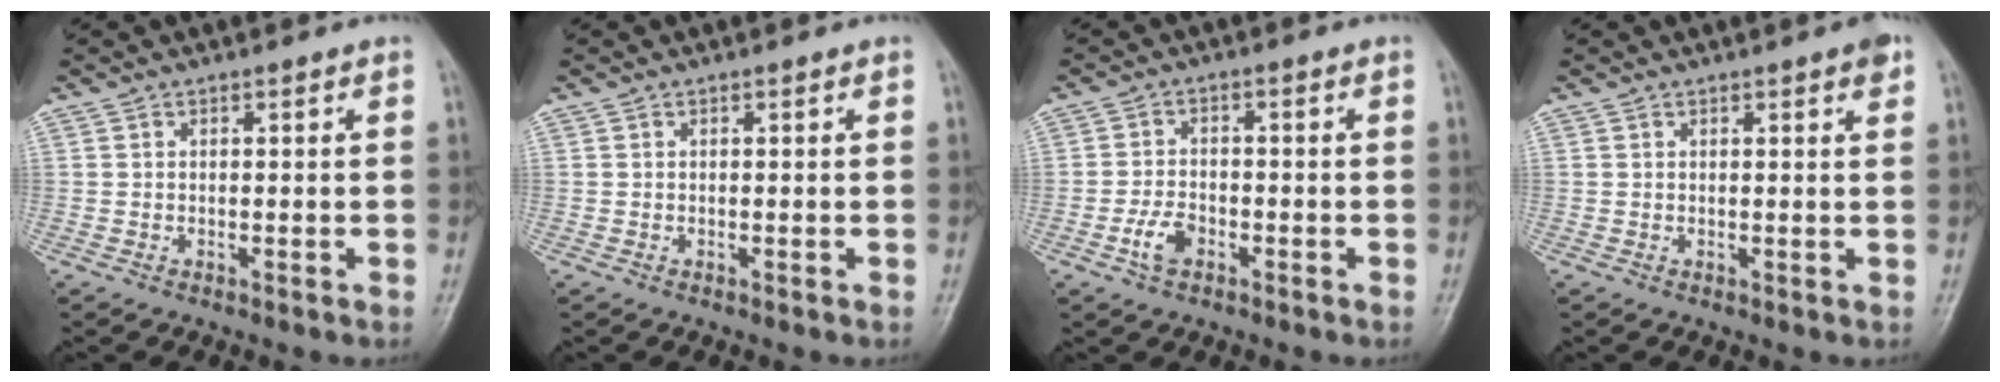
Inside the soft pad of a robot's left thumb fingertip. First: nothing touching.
{"total": 0.0}
{"total": 4.1, "force": [-2.0, 2.4, 2.7], "torque": [-0.049, 0.014, -0.039]}
{"total": 2.0, "force": [1.2, 0.2, 1.6], "torque": [-0.022, -0.004, 0.013]}